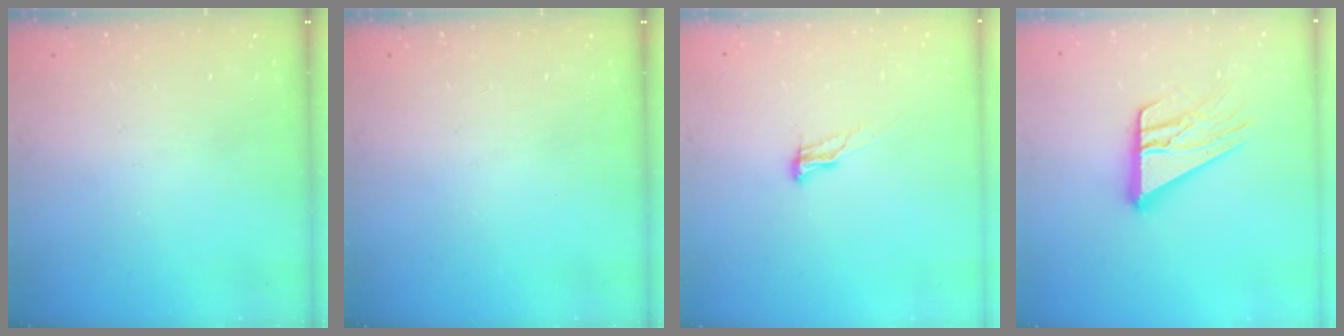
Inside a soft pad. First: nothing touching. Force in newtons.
{"total": 0.0}
{"total": 6.5, "press": 6.5, "slide": 0.7}
{"total": 15.4, "press": 15.3, "slide": 1.4}